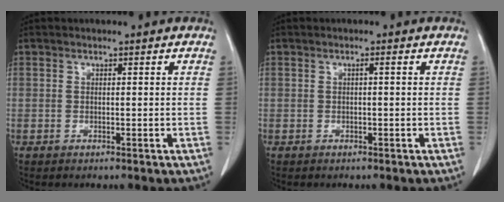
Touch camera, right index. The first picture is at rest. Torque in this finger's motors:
{"motor_torque": [0.18, 0.00, 0.08, 0.00]}